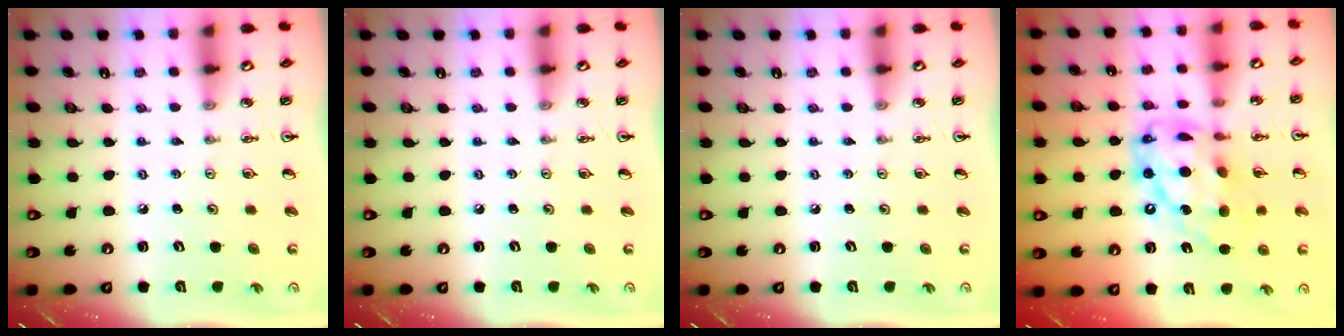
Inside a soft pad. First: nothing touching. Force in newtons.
{"total": 0.0}
{"total": 0.0}
{"total": 18.3, "press": 18.2, "slide": 1.6}